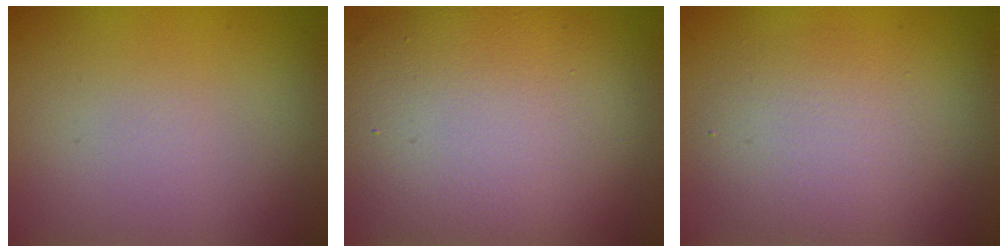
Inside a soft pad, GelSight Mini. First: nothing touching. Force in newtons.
{"total": 10.8, "press": 10.8, "slide": 1.0}
{"total": 3.9, "press": 3.9, "slide": 0.1}